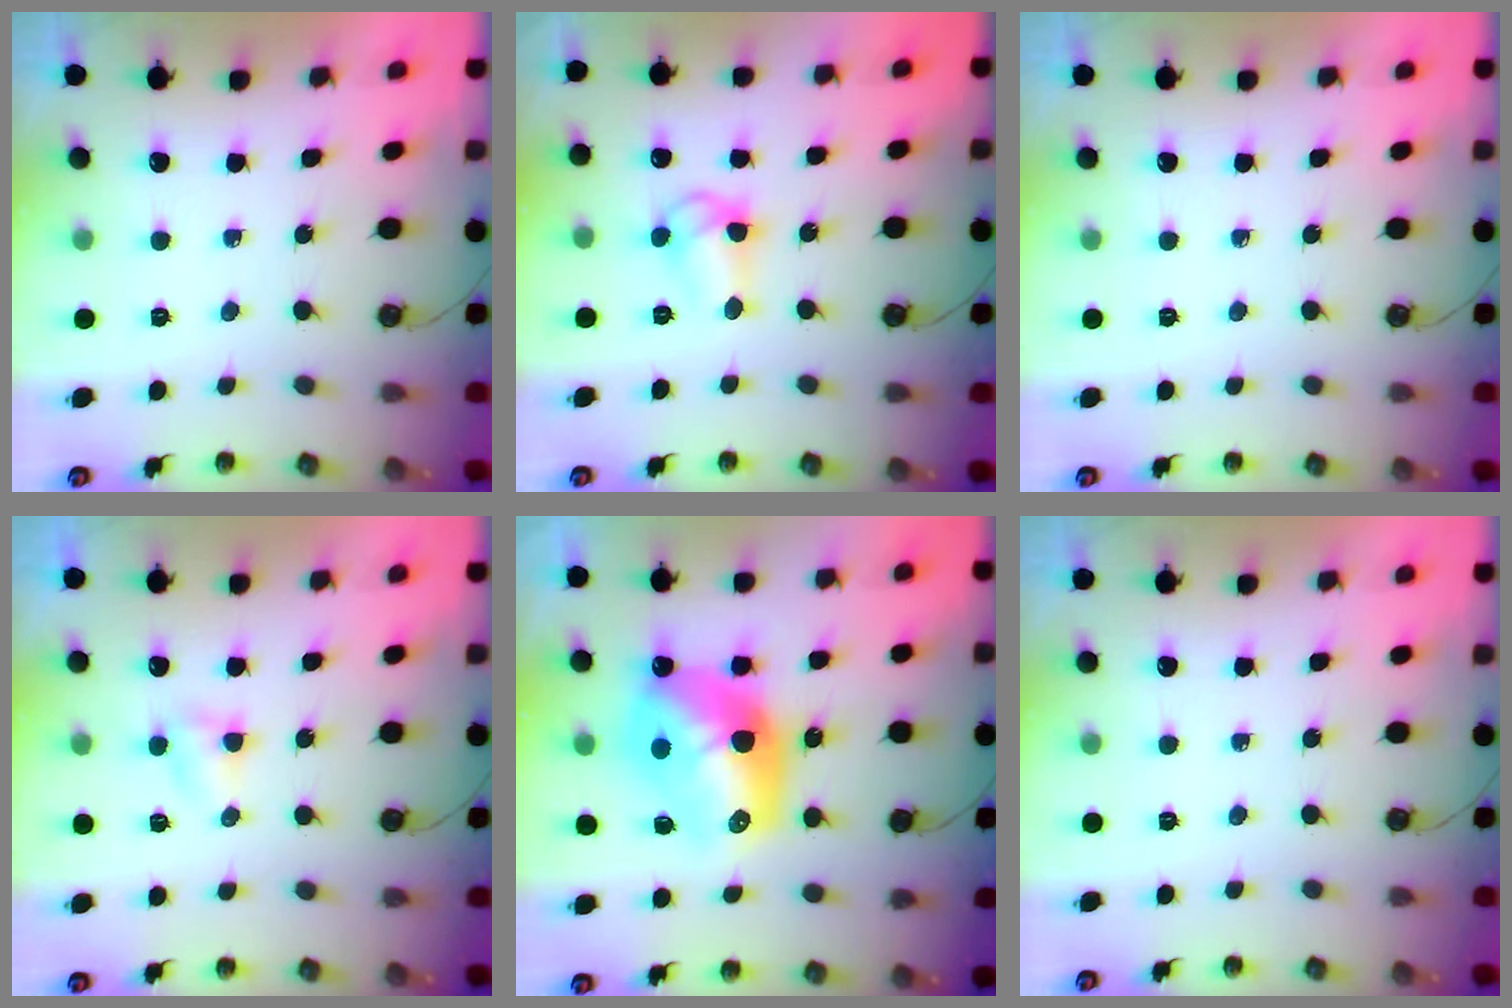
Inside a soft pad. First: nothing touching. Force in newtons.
{"total": 8.8, "press": 8.8, "slide": 0.6}
{"total": 0.0}
{"total": 2.9, "press": 2.8, "slide": 0.2}
{"total": 16.5, "press": 16.5, "slide": 1.4}
{"total": 0.0}